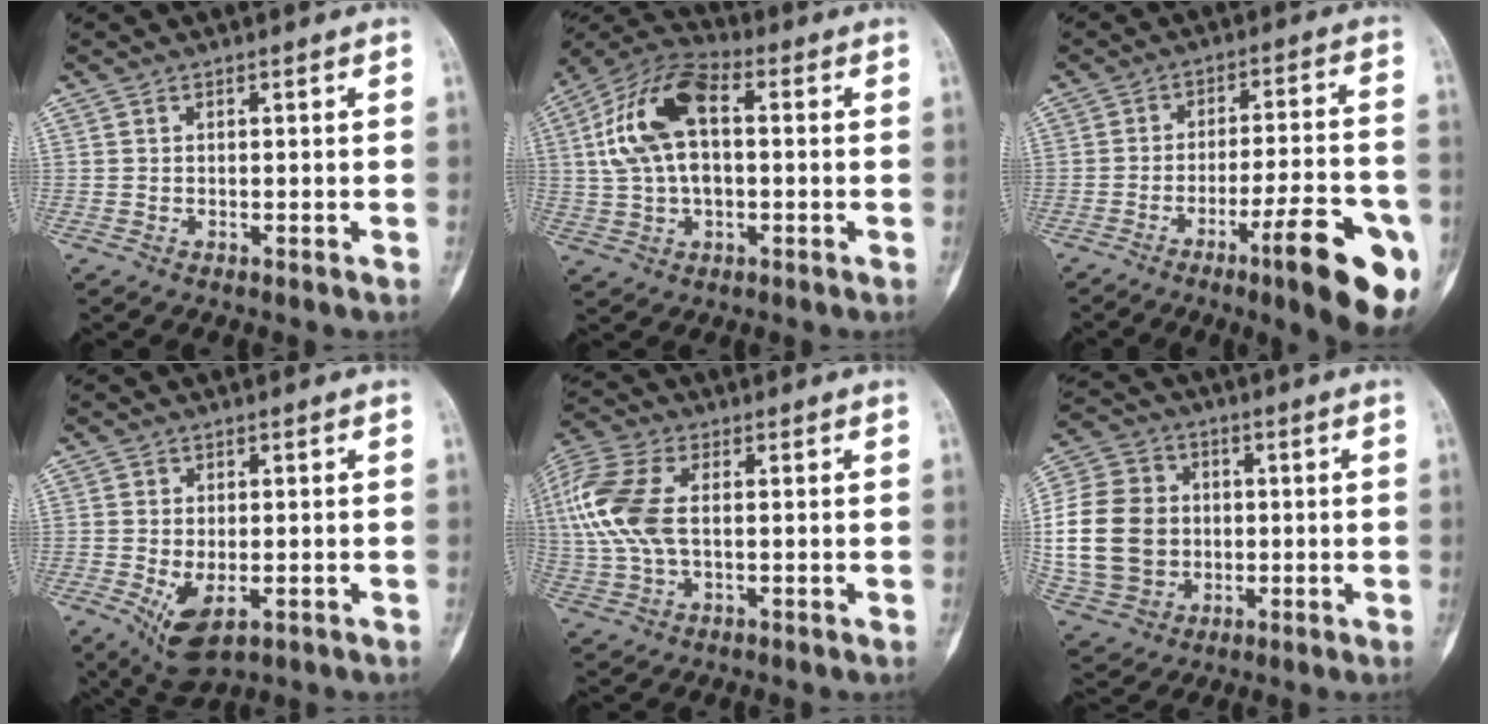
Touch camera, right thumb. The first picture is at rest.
{"total": 14.9, "force": [2.1, 8.1, 12.4], "torque": [-0.243, 0.033, 0.033]}
{"total": 16.3, "force": [-7.4, 3.1, 14.1], "torque": [-0.167, 0.029, -0.100]}
{"total": 7.5, "force": [-2.4, 3.8, 6.0], "torque": [-0.102, -0.009, -0.028]}
{"total": 13.2, "force": [1.4, 7.4, 10.9], "torque": [-0.263, 0.017, 0.027]}
{"total": 18.6, "force": [-0.3, 15.4, 10.4], "torque": [-0.202, 0.017, 0.004]}